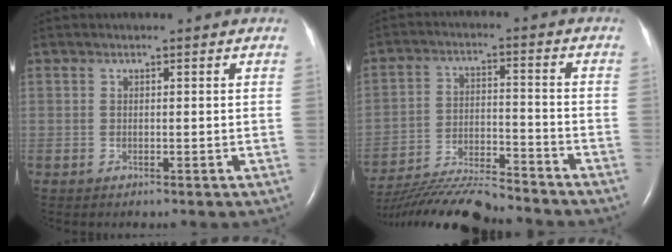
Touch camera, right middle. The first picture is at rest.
{"total": 16.2, "force": [-15.1, 1.0, 5.8], "torque": [-0.122, -0.017, -0.251]}